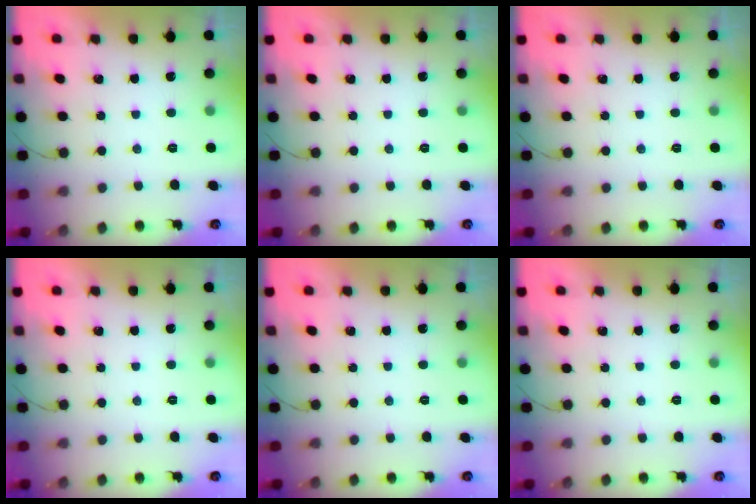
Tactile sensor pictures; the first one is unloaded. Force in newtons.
{"total": 0.0}
{"total": 0.0}
{"total": 0.0}
{"total": 0.0}
{"total": 0.0}